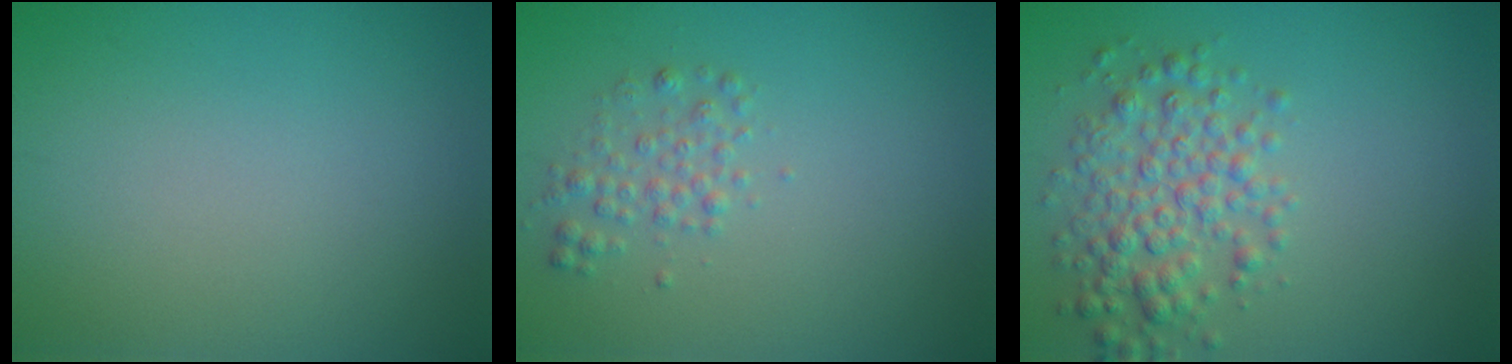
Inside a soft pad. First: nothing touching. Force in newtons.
{"total": 1.6, "press": 1.6, "slide": 0.0}
{"total": 4.0, "press": 4.0, "slide": 0.1}